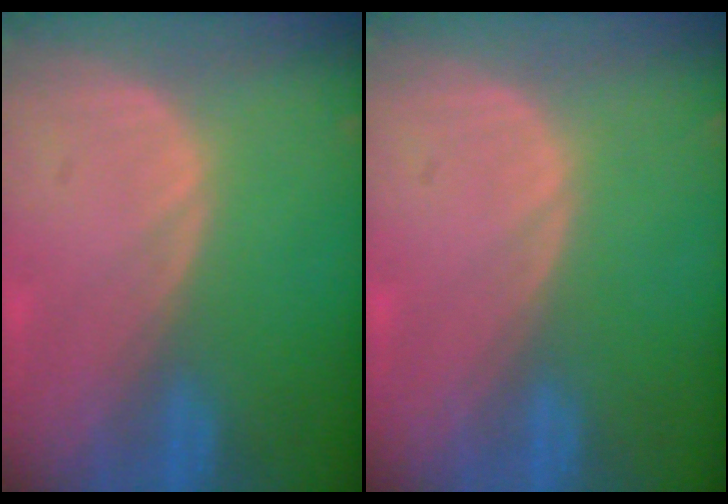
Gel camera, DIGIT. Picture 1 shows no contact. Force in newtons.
{"total": 0.0}